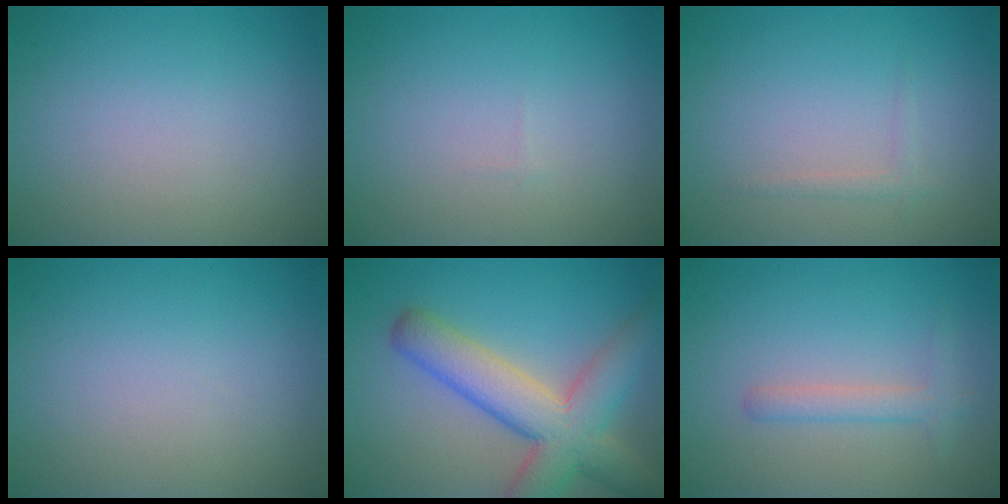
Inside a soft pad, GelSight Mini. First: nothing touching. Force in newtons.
{"total": 0.0}
{"total": 0.9, "press": 0.9, "slide": 0.0}
{"total": 0.0}
{"total": 8.3, "press": 8.3, "slide": 0.7}
{"total": 1.8, "press": 1.8, "slide": 0.1}